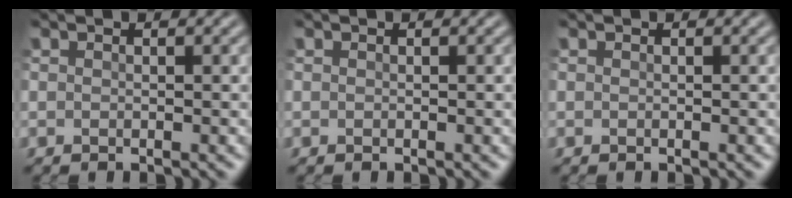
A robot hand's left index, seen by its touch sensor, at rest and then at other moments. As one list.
[{"total": 0.0}, {"total": 0.0}]